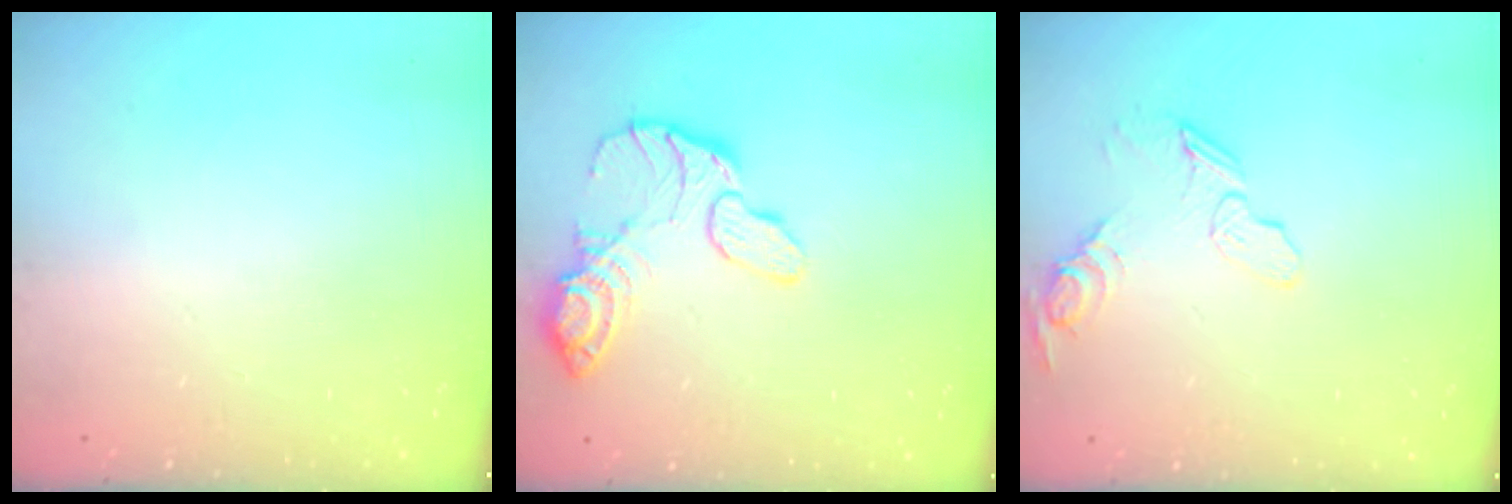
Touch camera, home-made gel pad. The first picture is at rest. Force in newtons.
{"total": 12.0, "press": 11.9, "slide": 1.2}
{"total": 9.8, "press": 9.5, "slide": 2.6}